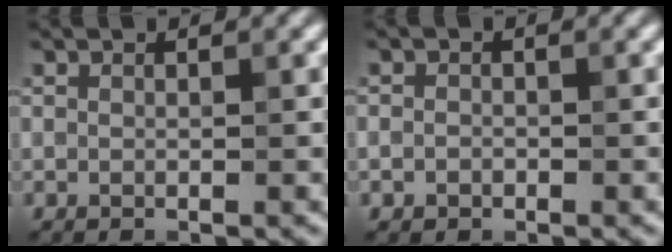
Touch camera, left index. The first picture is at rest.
{"total": 0.9, "force": [-0.4, 0.8, 0.3], "torque": [-0.002, -0.003, -0.009]}